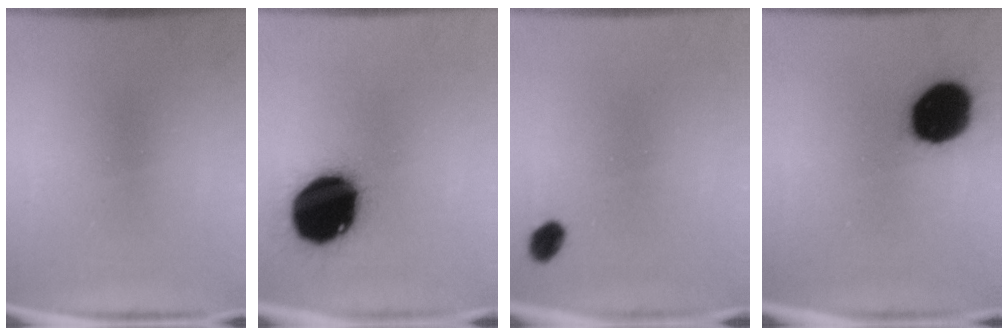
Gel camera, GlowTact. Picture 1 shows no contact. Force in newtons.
{"total": 19.8}
{"total": 2.8}
{"total": 18.9}